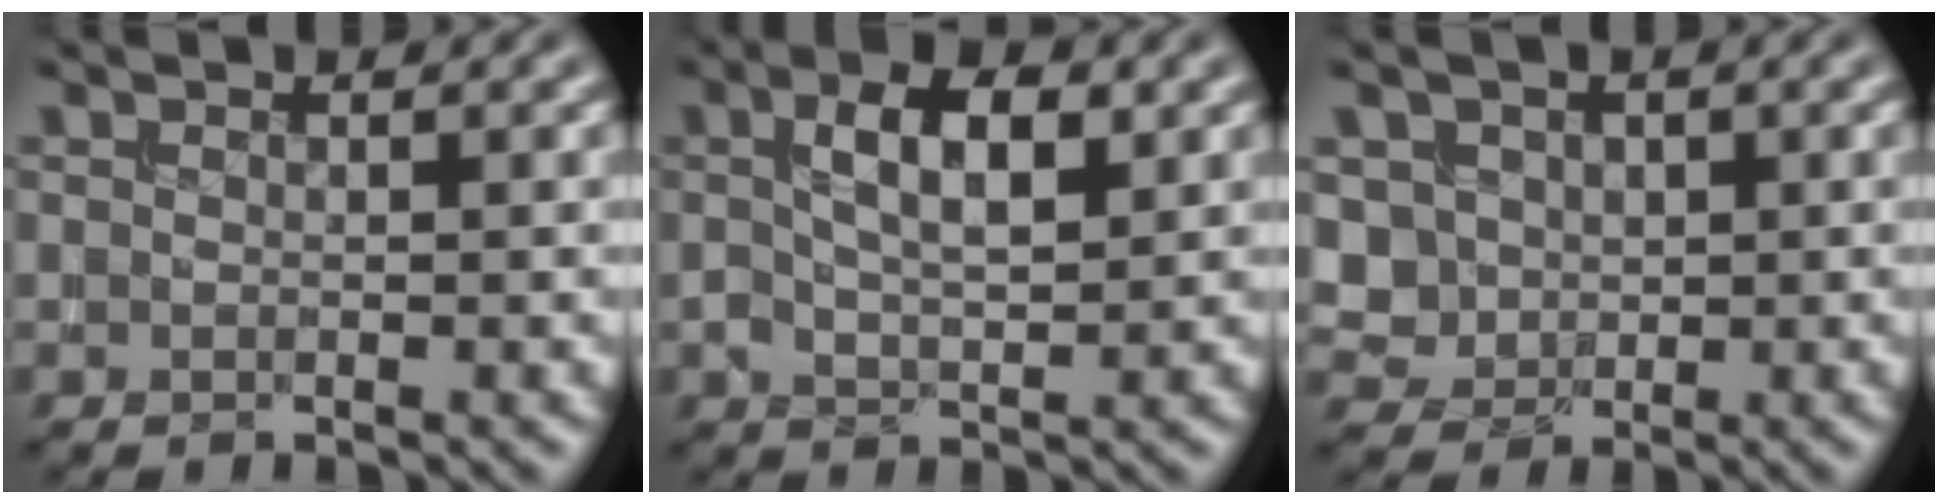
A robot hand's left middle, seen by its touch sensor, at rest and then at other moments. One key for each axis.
{"total": 4.5, "fx": 1.0, "fy": 1.9, "fz": 3.9, "tx": -0.075, "ty": 0.008, "tz": 0.018}
{"total": 3.7, "fx": 0.9, "fy": 3.3, "fz": 1.6, "tx": -0.043, "ty": 0.009, "tz": 0.024}